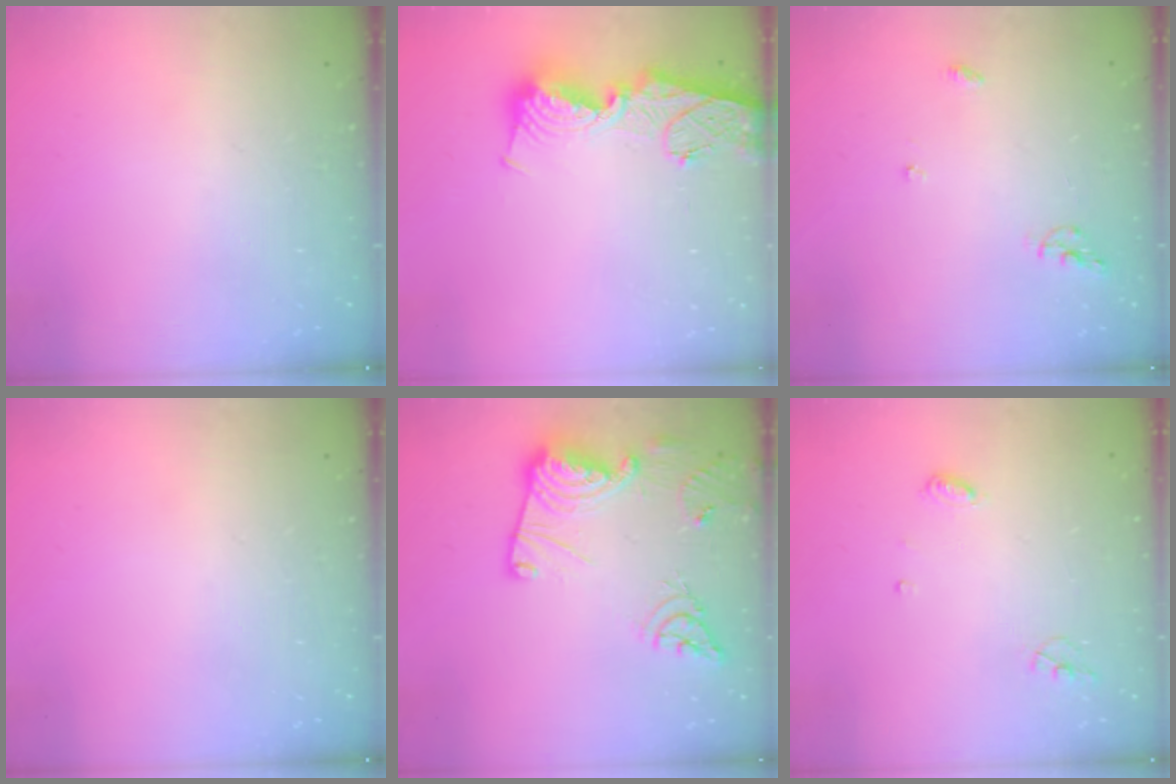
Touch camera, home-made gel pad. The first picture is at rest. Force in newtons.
{"total": 13.6, "press": 13.5, "slide": 1.5}
{"total": 6.2, "press": 6.2, "slide": 0.1}
{"total": 0.0}
{"total": 18.1, "press": 18.0, "slide": 1.7}
{"total": 4.7, "press": 4.6, "slide": 0.5}